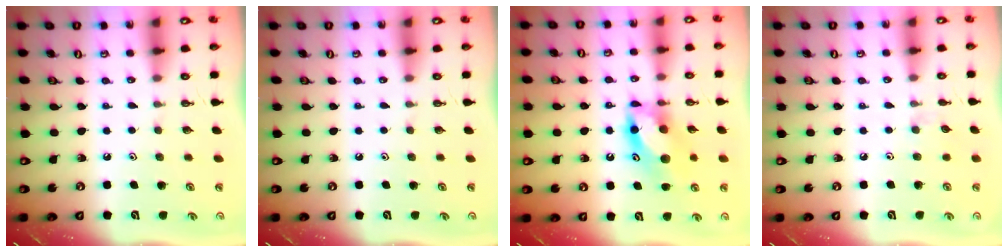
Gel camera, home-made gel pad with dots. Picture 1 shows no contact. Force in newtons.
{"total": 0.0}
{"total": 13.6, "press": 13.6, "slide": 0.5}
{"total": 3.5, "press": 3.4, "slide": 0.5}